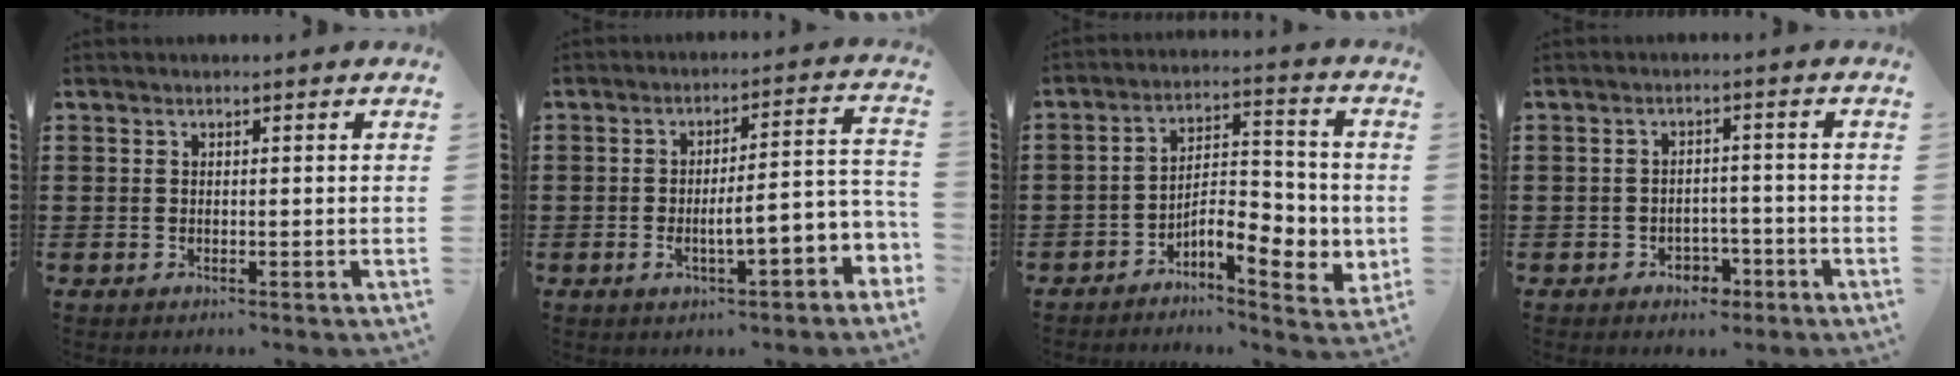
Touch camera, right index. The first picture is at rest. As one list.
[{"total": 6.0, "force": [-2.3, 1.4, 5.3], "torque": [-0.080, -0.015, -0.049]}, {"total": 7.5, "force": [-3.0, 3.1, 6.1], "torque": [-0.098, -0.004, -0.055]}, {"total": 2.8, "force": [-1.9, 1.7, 1.0], "torque": [-0.022, 0.002, -0.040]}]